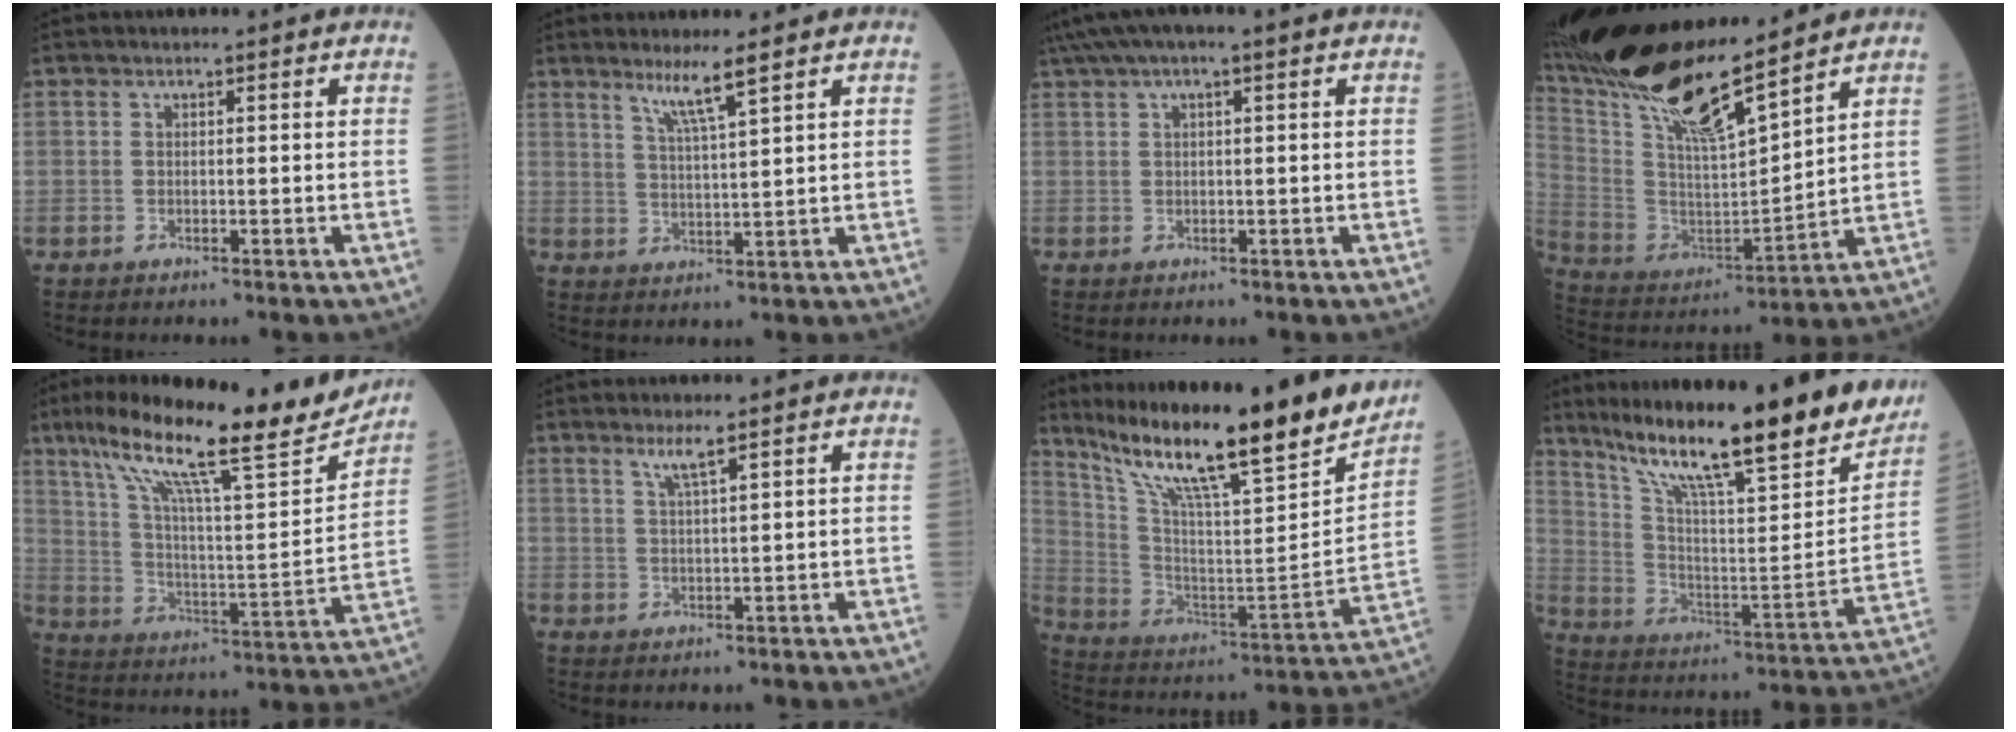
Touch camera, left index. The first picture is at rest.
{"total": 4.5, "force": [3.2, -0.9, 3.0], "torque": [-0.059, -0.009, 0.063]}
{"total": 5.2, "force": [3.0, 0.7, 4.2], "torque": [-0.087, 0.038, 0.055]}
{"total": 18.6, "force": [15.6, 0.9, 10.1], "torque": [-0.200, -0.006, 0.303]}
{"total": 23.7, "force": [17.9, 2.5, 15.4], "torque": [-0.260, 0.011, 0.280]}
{"total": 2.5, "force": [1.8, -0.4, 1.7], "torque": [-0.038, -0.002, 0.038]}
{"total": 27.0, "force": [21.5, 1.3, 16.3], "torque": [-0.282, -0.046, 0.333]}
{"total": 29.1, "force": [23.2, 3.0, 17.3], "torque": [-0.287, -0.050, 0.335]}